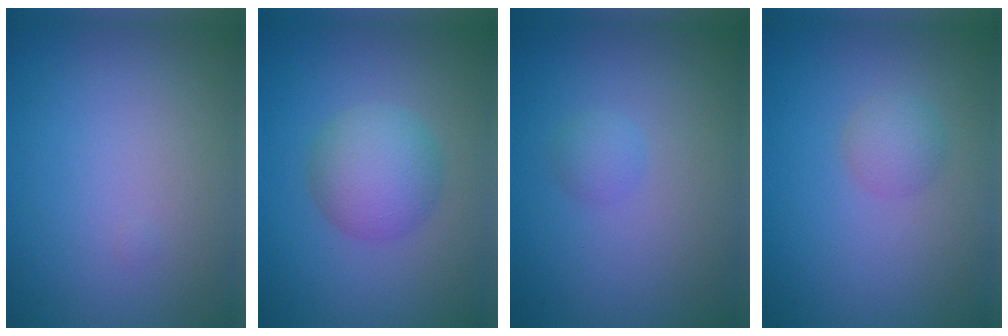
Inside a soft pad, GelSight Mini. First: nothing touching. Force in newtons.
{"total": 4.3, "press": 4.3, "slide": 0.1}
{"total": 1.1, "press": 1.1, "slide": 0.0}
{"total": 1.7, "press": 1.7, "slide": 0.0}